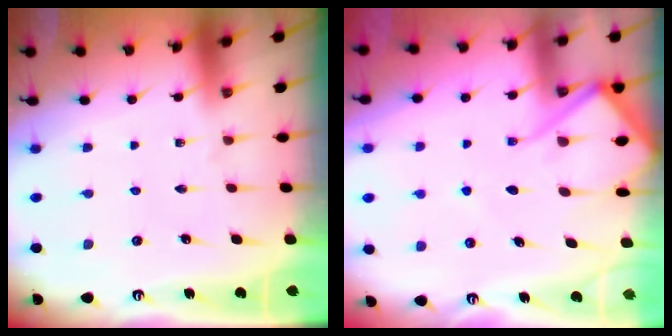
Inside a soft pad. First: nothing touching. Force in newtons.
{"total": 9.7, "press": 9.6, "slide": 1.0}